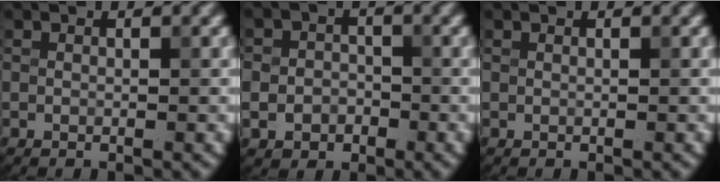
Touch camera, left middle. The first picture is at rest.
{"total": 2.9, "force": [-1.0, 2.5, 1.1], "torque": [0.000, -0.002, -0.025]}
{"total": 0.0}